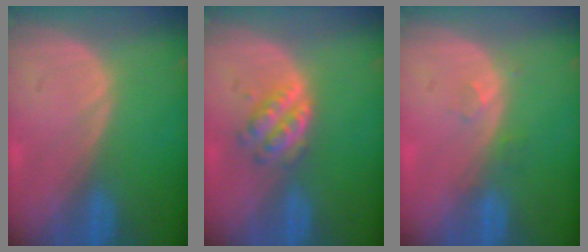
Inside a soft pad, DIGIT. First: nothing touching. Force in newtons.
{"total": 5.0, "press": 4.4, "slide": 2.4}
{"total": 1.9, "press": 1.6, "slide": 1.0}